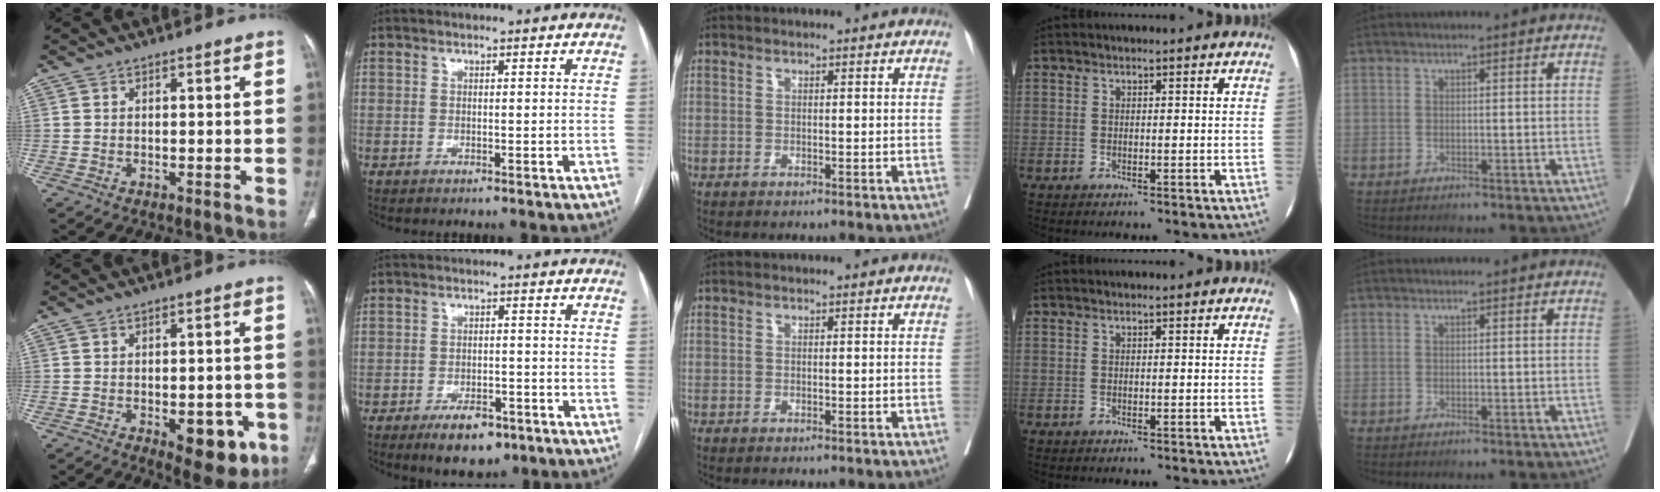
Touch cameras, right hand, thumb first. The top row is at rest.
{"thumb": {"total": 9.6, "force": [-3.6, 4.8, 7.5], "torque": [-0.063, 0.006, -0.033]}, "index": {"total": 6.6, "force": [-4.1, 3.1, 4.1], "torque": [-0.065, 0.000, -0.060]}}